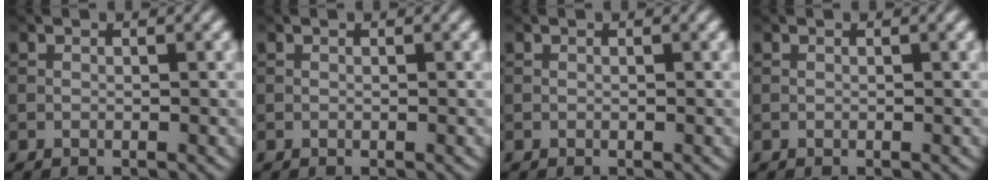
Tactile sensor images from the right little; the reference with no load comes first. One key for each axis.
{"total": 0.0}
{"total": 0.0}
{"total": 0.0}